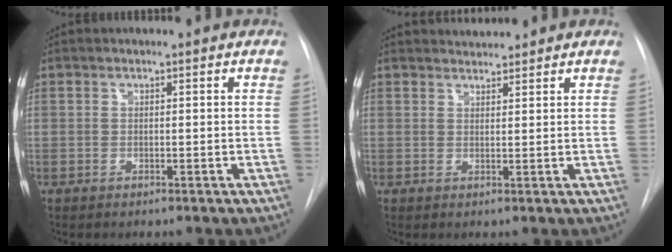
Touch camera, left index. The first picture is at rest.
{"total": 2.3, "force": [2.3, 0.2, -0.3], "torque": [-0.003, 0.014, 0.043]}